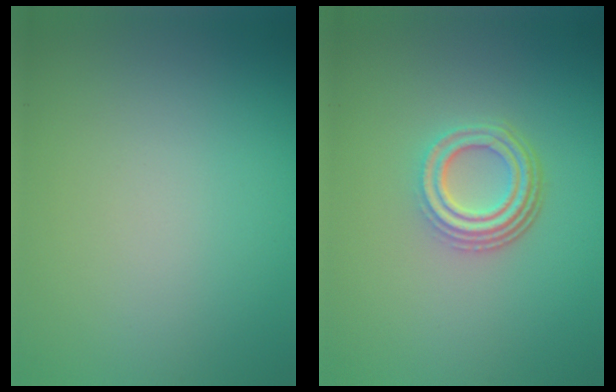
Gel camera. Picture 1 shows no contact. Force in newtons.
{"total": 4.6, "press": 3.3, "slide": 3.2}